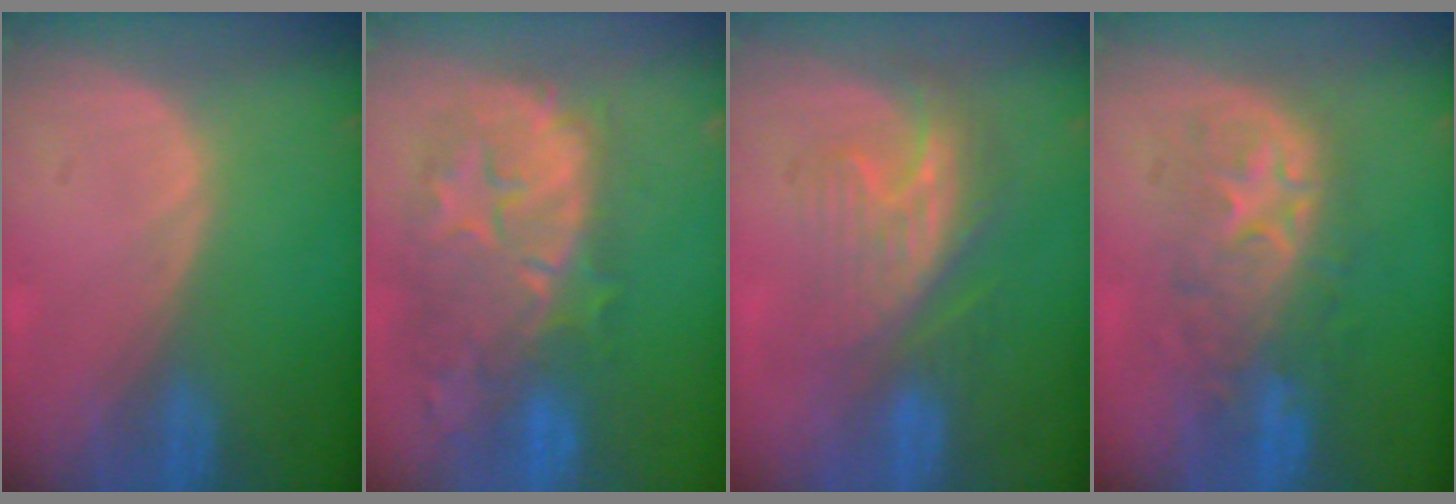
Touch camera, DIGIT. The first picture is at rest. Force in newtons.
{"total": 11.4, "press": 10.5, "slide": 4.5}
{"total": 8.5, "press": 7.5, "slide": 4.1}
{"total": 8.7, "press": 8.6, "slide": 1.7}